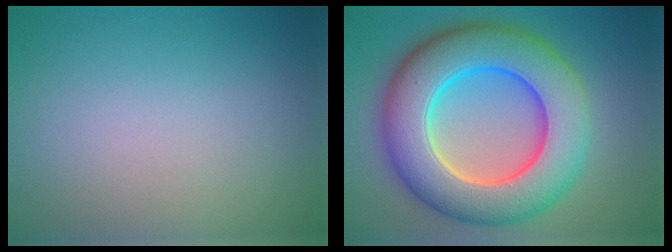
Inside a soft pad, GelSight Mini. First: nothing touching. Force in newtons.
{"total": 12.6, "press": 12.5, "slide": 0.5}